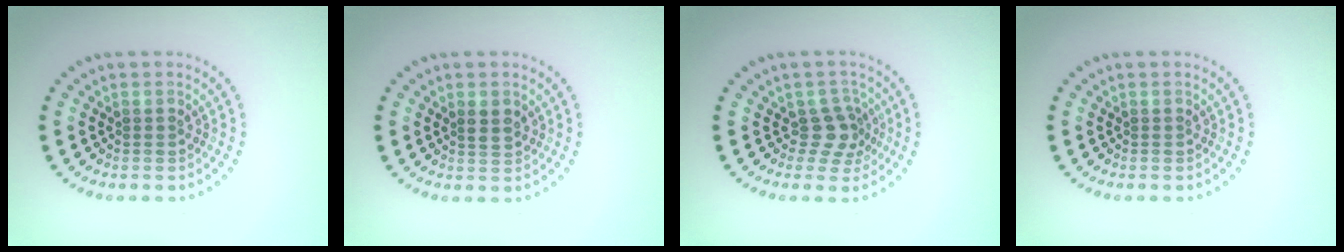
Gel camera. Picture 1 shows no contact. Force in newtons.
{"total": 1.4, "press": 1.3, "slide": 0.5}
{"total": 2.4, "press": 1.9, "slide": 1.5}
{"total": 0.0}